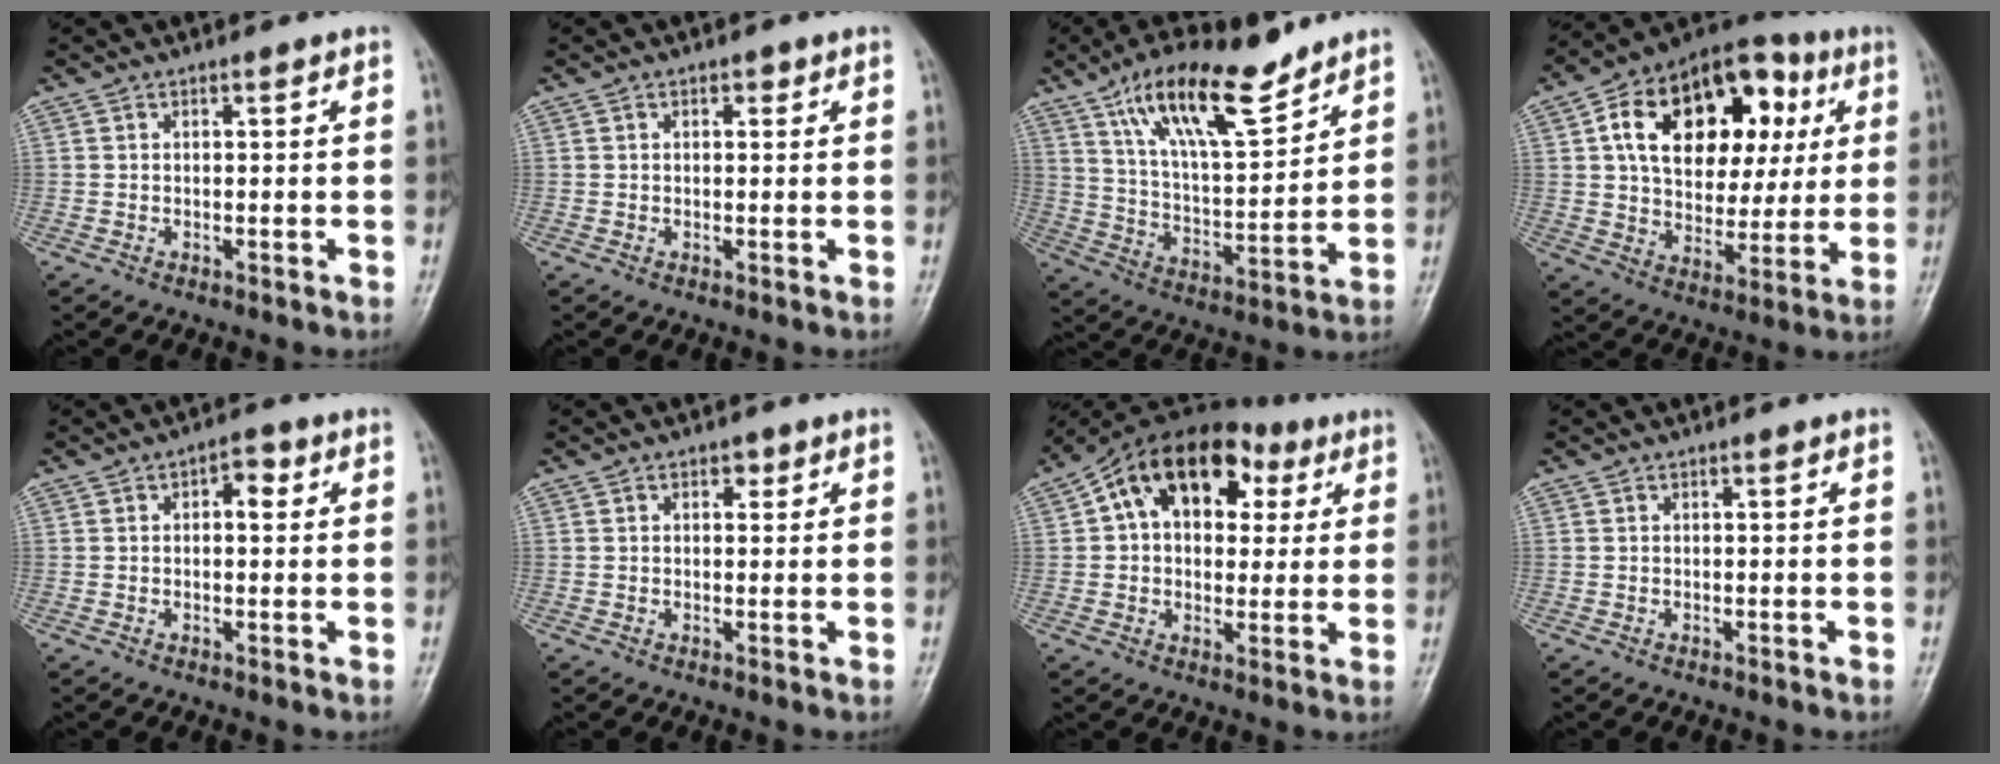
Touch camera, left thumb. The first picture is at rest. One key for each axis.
{"total": 1.3, "fx": 0.6, "fy": 0.8, "fz": 0.7, "tx": -0.001, "ty": 0.000, "tz": 0.005}
{"total": 17.8, "fx": 11.6, "fy": 6.1, "fz": 12.0, "tx": -0.183, "ty": -0.051, "tz": 0.213}
{"total": 24.3, "fx": 6.6, "fy": 15.6, "fz": 17.4, "tx": -0.233, "ty": 0.017, "tz": 0.101}
{"total": 3.8, "fx": 1.0, "fy": 2.1, "fz": 3.0, "tx": -0.029, "ty": 0.005, "tz": 0.008}
{"total": 1.6, "fx": 0.8, "fy": 1.2, "fz": 0.9, "tx": 0.001, "ty": -0.001, "tz": 0.007}
{"total": 16.6, "fx": 5.0, "fy": 11.2, "fz": 11.1, "tx": -0.140, "ty": 0.024, "tz": 0.073}
{"total": 0.0}